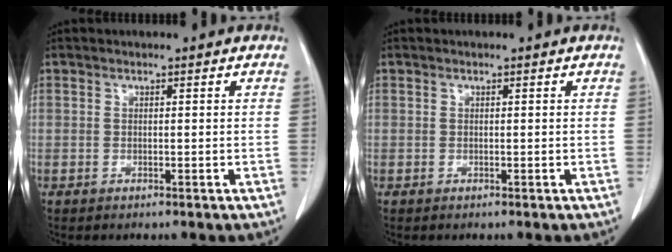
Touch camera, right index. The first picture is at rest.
{"total": 0.0}